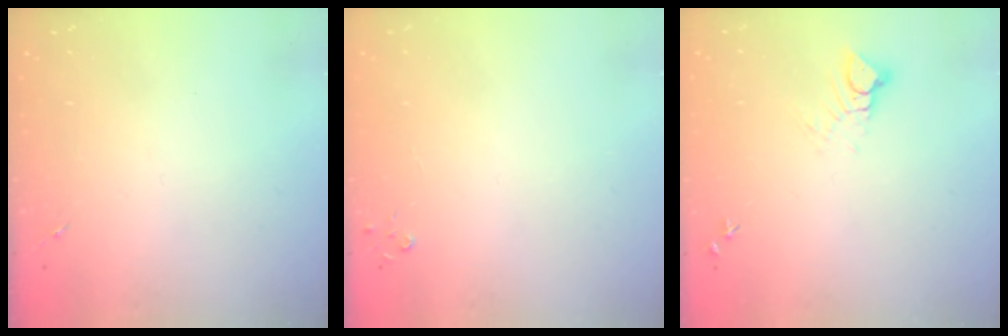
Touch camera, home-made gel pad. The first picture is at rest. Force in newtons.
{"total": 2.8, "press": 2.8, "slide": 0.3}
{"total": 5.0, "press": 5.0, "slide": 0.2}